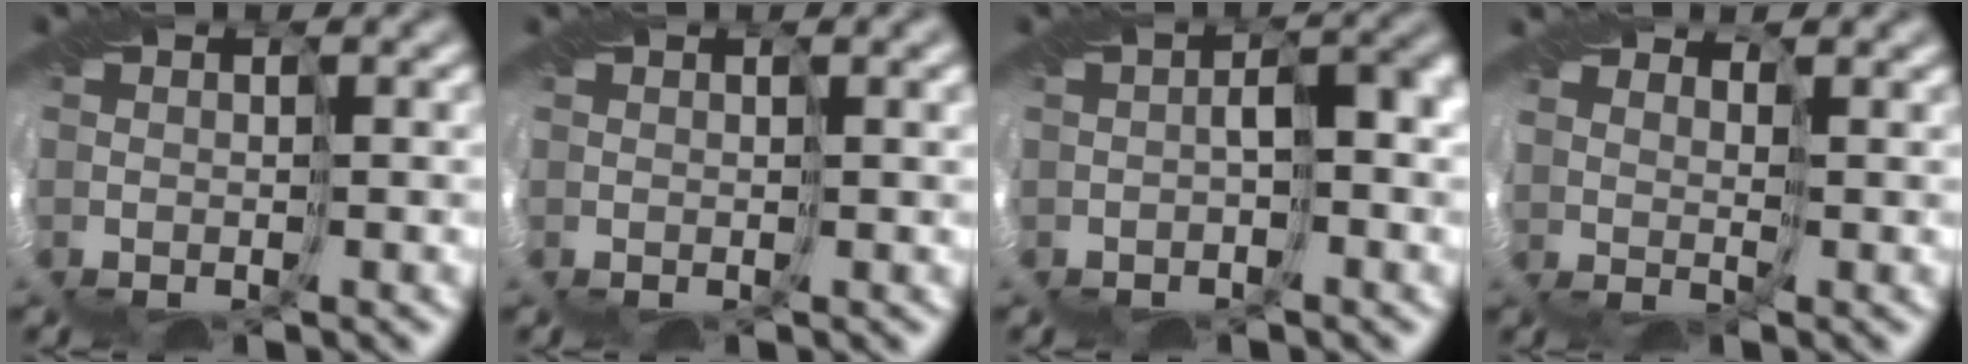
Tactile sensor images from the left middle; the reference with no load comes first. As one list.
[{"total": 1.2, "force": [0.7, 0.0, 1.0], "torque": [-0.014, 0.002, 0.008]}, {"total": 3.6, "force": [-0.5, 1.4, 3.3], "torque": [-0.047, 0.005, -0.011]}, {"total": 2.8, "force": [2.0, 1.0, 1.8], "torque": [-0.042, 0.004, 0.034]}]